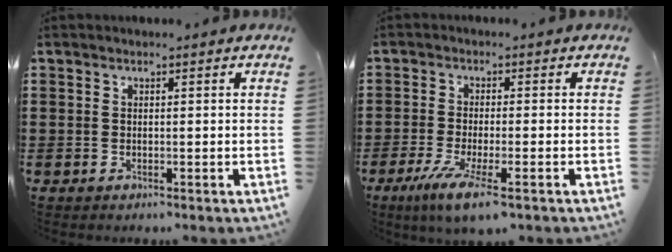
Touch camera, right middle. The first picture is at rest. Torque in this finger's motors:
{"motor_torque": [2.13, 0.01, 0.64, 0.21]}